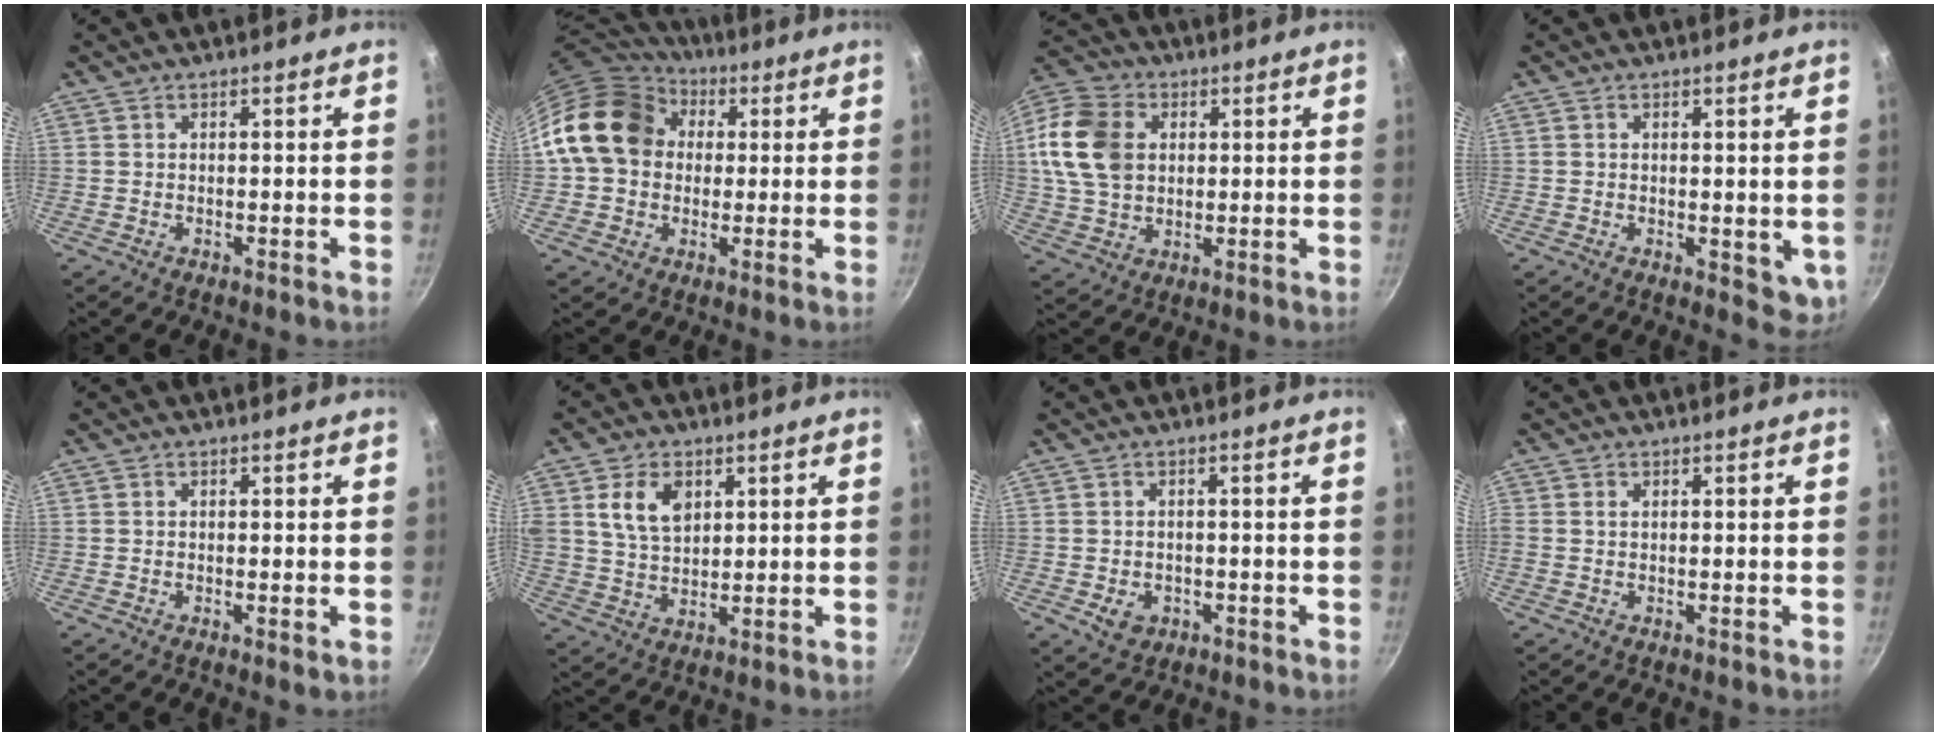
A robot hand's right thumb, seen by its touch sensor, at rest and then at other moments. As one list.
[{"total": 17.0, "force": [2.7, 13.9, 9.3], "torque": [-0.141, 0.035, 0.035]}, {"total": 15.2, "force": [2.6, 11.5, 9.7], "torque": [-0.174, 0.009, 0.043]}, {"total": 4.8, "force": [0.6, 2.8, 3.8], "torque": [-0.047, -0.010, 0.012]}, {"total": 1.0, "force": [-0.1, 0.3, 0.9], "torque": [-0.016, -0.003, -0.005]}, {"total": 8.9, "force": [3.2, 6.0, 5.7], "torque": [-0.090, -0.015, 0.062]}, {"total": 4.0, "force": [-1.3, 3.1, 2.0], "torque": [-0.027, 0.006, -0.010]}, {"total": 0.9, "force": [0.2, 0.7, 0.6], "torque": [-0.012, 0.003, 0.002]}]